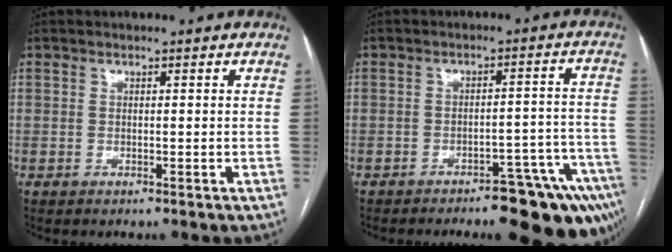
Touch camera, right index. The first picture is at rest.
{"total": 13.7, "force": [-11.2, 3.0, 7.4], "torque": [-0.010, 0.040, -0.135]}